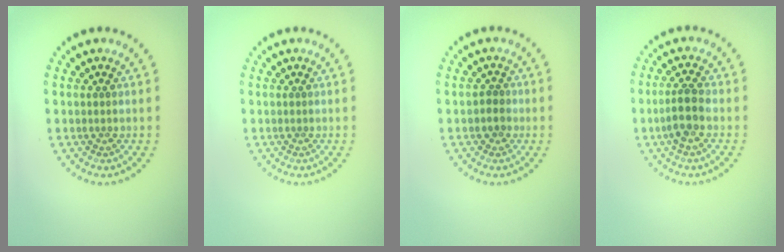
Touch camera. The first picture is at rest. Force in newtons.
{"total": 0.0}
{"total": 1.2, "press": 1.0, "slide": 0.6}
{"total": 2.6, "press": 2.4, "slide": 1.1}